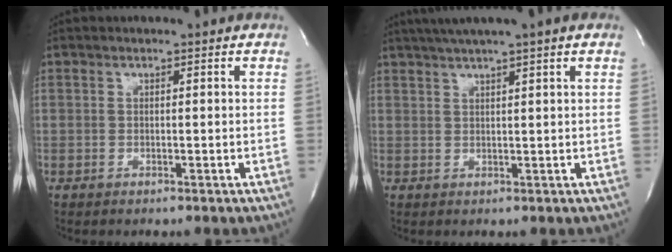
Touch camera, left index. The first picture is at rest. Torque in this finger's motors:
{"motor_torque": [0.67, -0.77, 0.58, 0.09]}